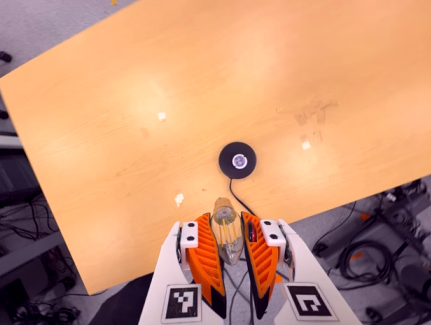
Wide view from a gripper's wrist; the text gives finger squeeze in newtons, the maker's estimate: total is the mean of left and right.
{"total": 21.0, "left": 26.0, "right": 16.0}